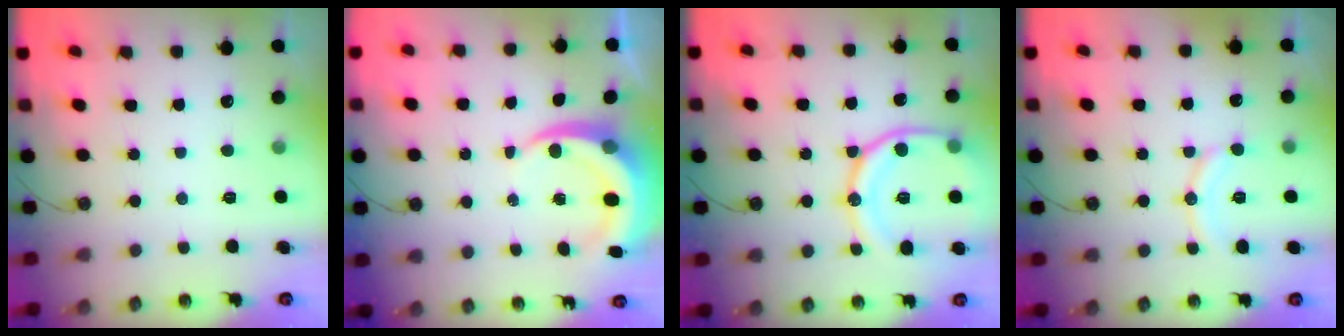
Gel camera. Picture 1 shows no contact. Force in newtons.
{"total": 7.8, "press": 7.8, "slide": 0.9}
{"total": 18.2, "press": 18.1, "slide": 1.8}
{"total": 9.3, "press": 9.3, "slide": 0.4}